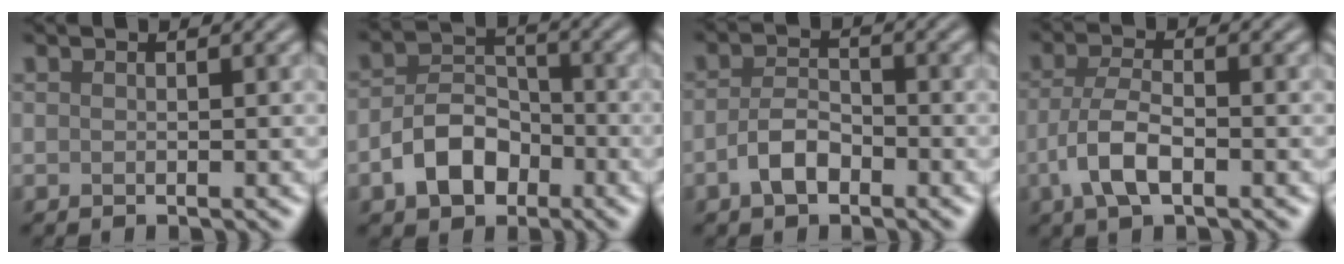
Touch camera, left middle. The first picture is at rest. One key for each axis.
{"total": 5.1, "fx": -2.4, "fy": 3.5, "fz": 2.9, "tx": -0.052, "ty": 0.005, "tz": -0.048}
{"total": 3.1, "fx": -1.5, "fy": 1.7, "fz": 2.1, "tx": -0.043, "ty": 0.006, "tz": -0.033}
{"total": 4.3, "fx": -1.6, "fy": 1.8, "fz": 3.5, "tx": -0.074, "ty": 0.002, "tz": -0.037}